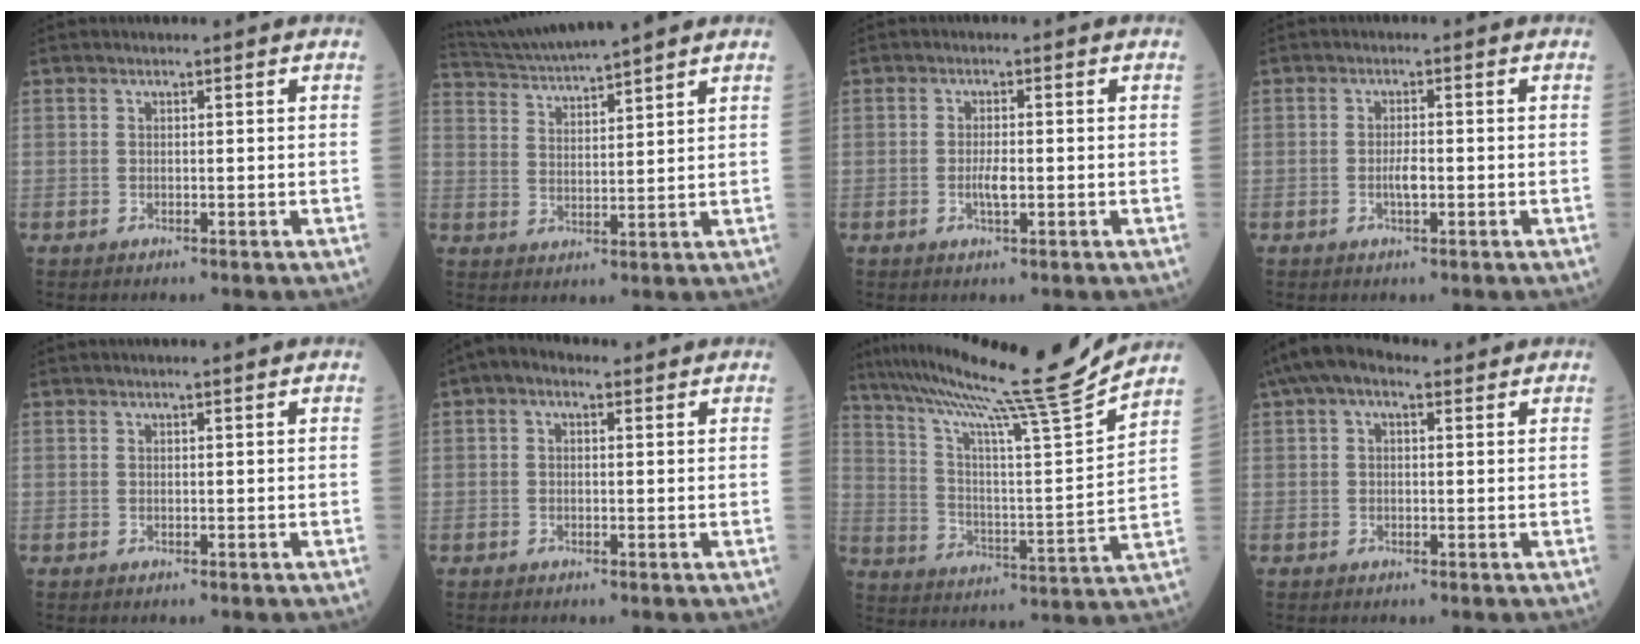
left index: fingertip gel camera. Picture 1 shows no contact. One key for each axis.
{"total": 11.0, "fx": 10.1, "fy": -0.8, "fz": 4.4, "tx": -0.086, "ty": 0.023, "tz": 0.173}
{"total": 2.3, "fx": -0.7, "fy": 0.4, "fz": 2.1, "tx": -0.044, "ty": -0.004, "tz": -0.013}
{"total": 2.0, "fx": -0.7, "fy": 0.4, "fz": 1.9, "tx": -0.035, "ty": -0.002, "tz": -0.014}
{"total": 1.7, "fx": 1.5, "fy": -0.2, "fz": 0.7, "tx": -0.005, "ty": 0.006, "tz": 0.019}
{"total": 2.9, "fx": 1.3, "fy": 1.6, "fz": 2.0, "tx": -0.045, "ty": 0.024, "tz": 0.021}
{"total": 20.8, "fx": 18.1, "fy": -2.6, "fz": 9.9, "tx": -0.172, "ty": -0.039, "tz": 0.279}
{"total": 6.2, "fx": 3.6, "fy": 2.7, "fz": 4.3, "tx": -0.089, "ty": 0.041, "tz": 0.060}